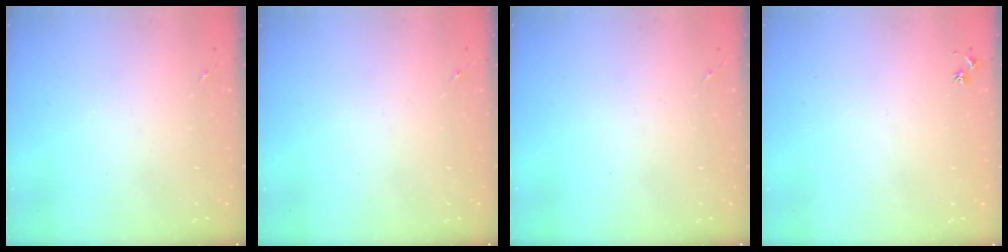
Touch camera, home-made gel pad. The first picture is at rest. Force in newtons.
{"total": 0.0}
{"total": 0.0}
{"total": 2.5, "press": 2.5, "slide": 0.3}